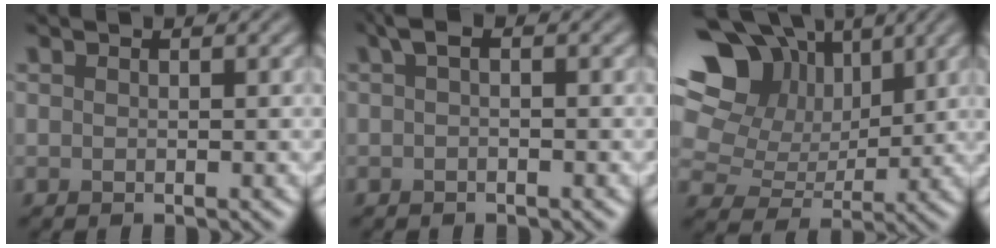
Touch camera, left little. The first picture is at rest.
{"total": 1.5, "force": [0.3, 0.8, 1.2], "torque": [-0.023, 0.007, 0.000]}
{"total": 12.0, "force": [5.4, 8.6, 6.5], "torque": [-0.132, 0.045, 0.076]}